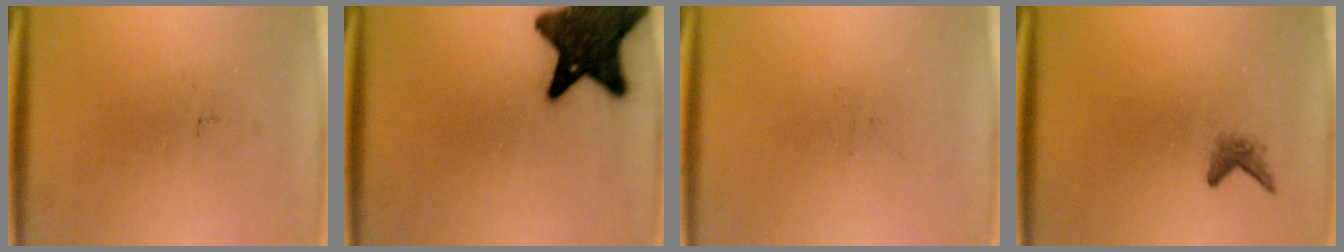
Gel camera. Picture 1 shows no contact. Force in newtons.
{"total": 15.3}
{"total": 0.0}
{"total": 1.4}